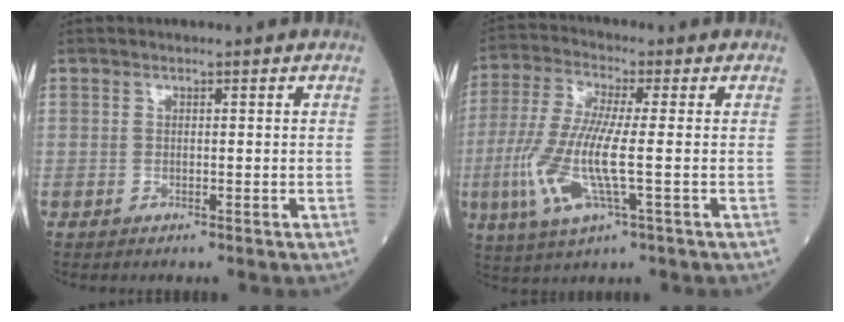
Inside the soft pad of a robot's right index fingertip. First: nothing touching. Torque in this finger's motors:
{"motor_torque": [0.50, -0.45, 0.64, 0.21]}